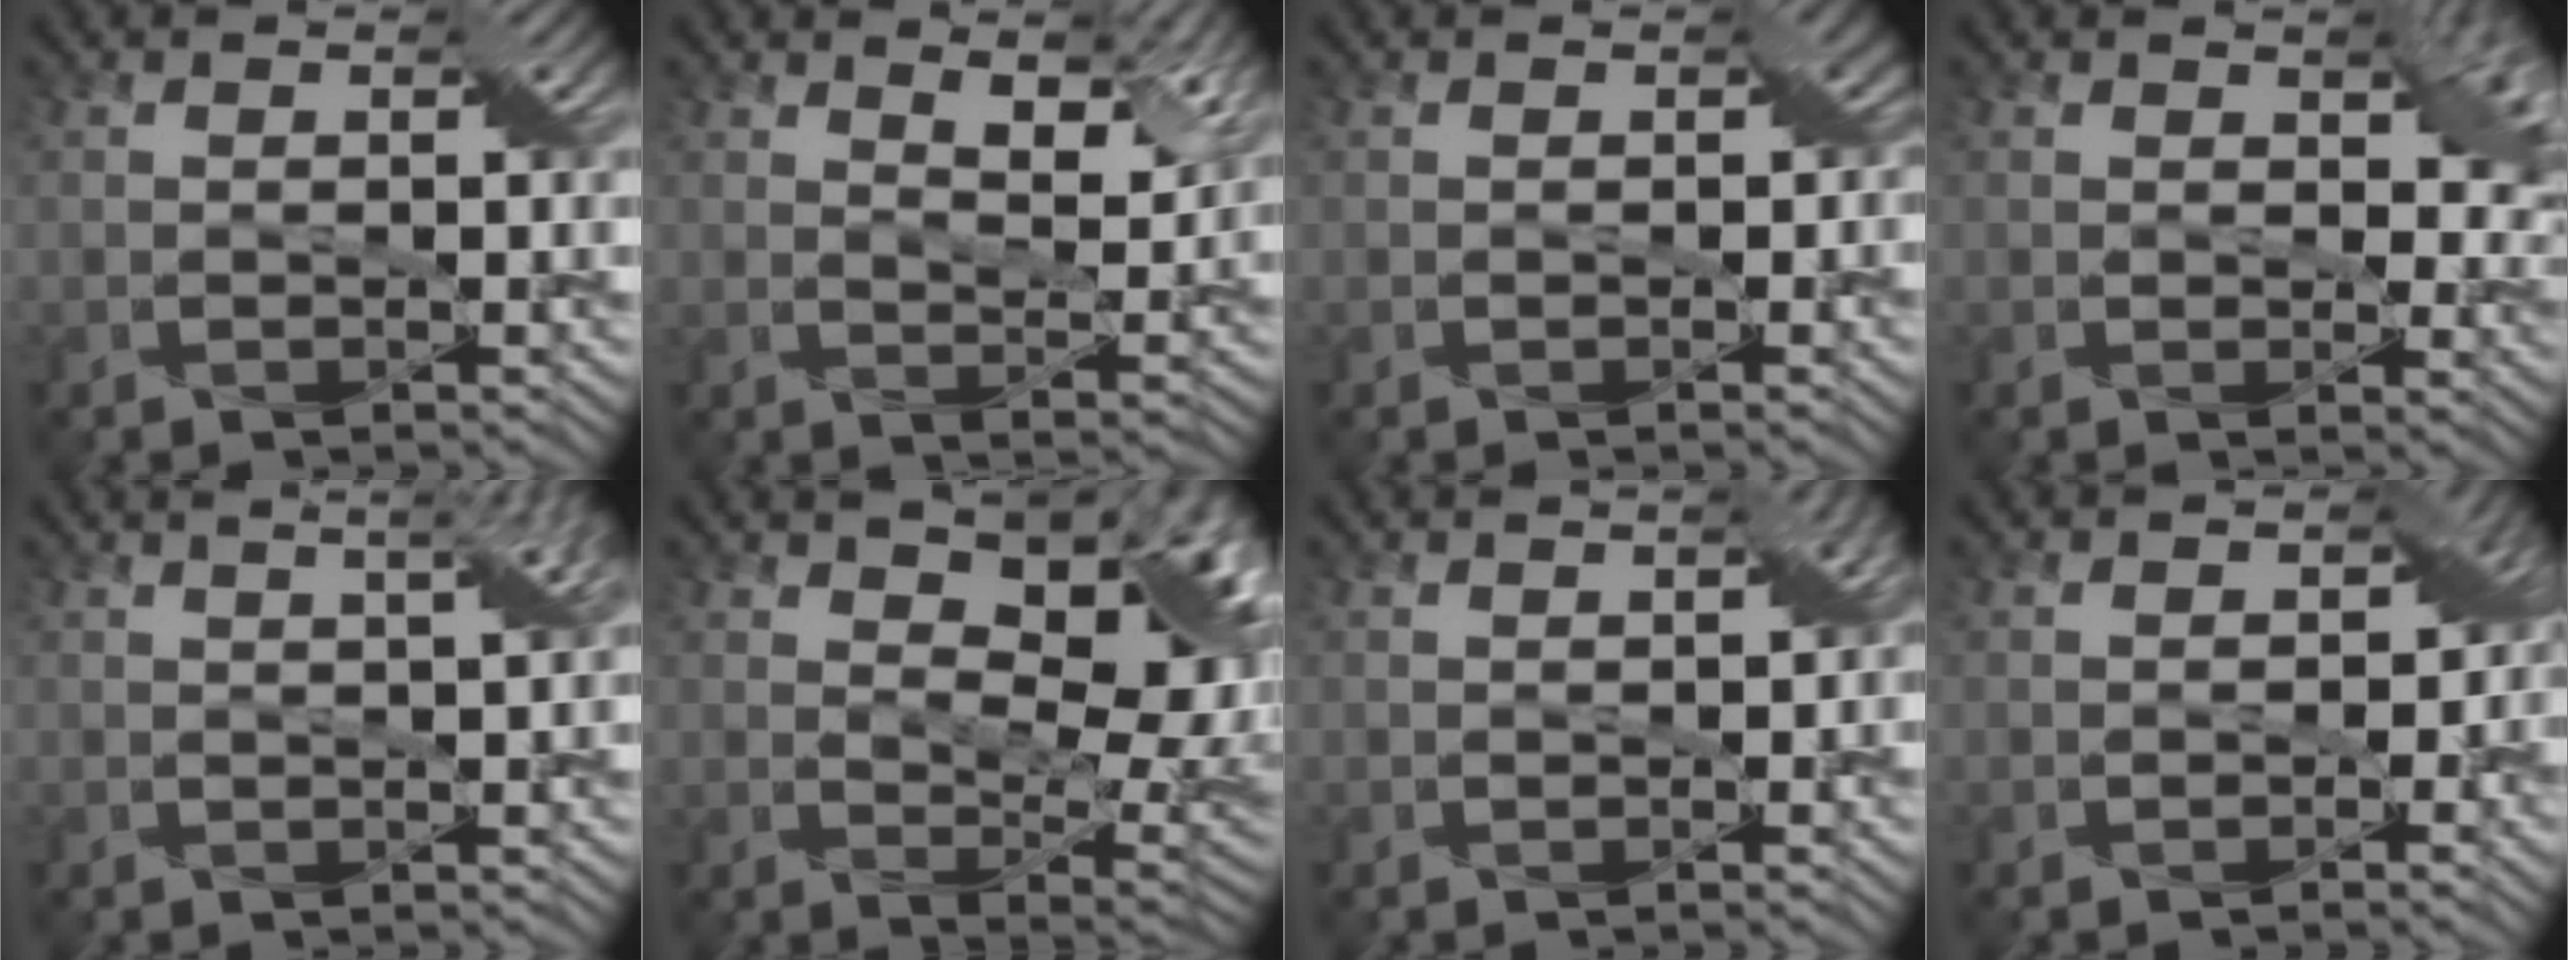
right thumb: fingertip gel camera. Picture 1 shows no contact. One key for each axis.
{"total": 6.9, "fx": 4.4, "fy": 2.7, "fz": 4.6, "tx": -0.079, "ty": -0.004, "tz": 0.076}
{"total": 1.7, "fx": 0.0, "fy": 1.5, "fz": 0.7, "tx": -0.011, "ty": -0.003, "tz": -0.003}
{"total": 6.6, "fx": 1.8, "fy": 3.9, "fz": 5.0, "tx": -0.070, "ty": -0.001, "tz": 0.025}
{"total": 5.6, "fx": 2.8, "fy": 1.9, "fz": 4.5, "tx": -0.050, "ty": 0.039, "tz": 0.020}
{"total": 14.1, "fx": 6.2, "fy": 6.6, "fz": 10.7, "tx": -0.153, "ty": 0.006, "tz": 0.088}
{"total": 2.4, "fx": 0.3, "fy": 1.4, "fz": 2.0, "tx": -0.022, "ty": 0.003, "tz": 0.008}
{"total": 3.8, "fx": -0.5, "fy": 3.2, "fz": 2.0, "tx": -0.018, "ty": -0.006, "tz": -0.008}